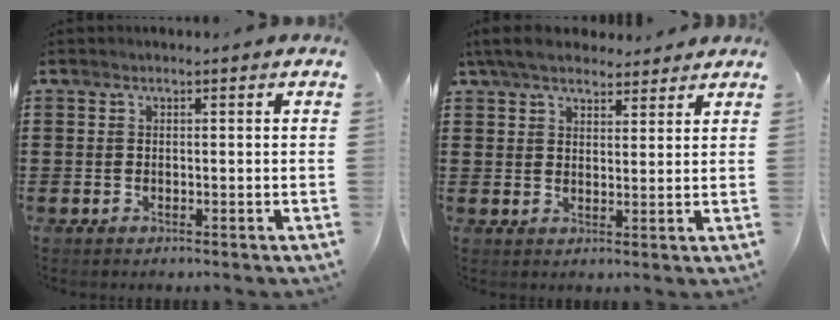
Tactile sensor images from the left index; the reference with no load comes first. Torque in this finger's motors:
{"motor_torque": [2.14, 0.00, 0.44, 0.21]}